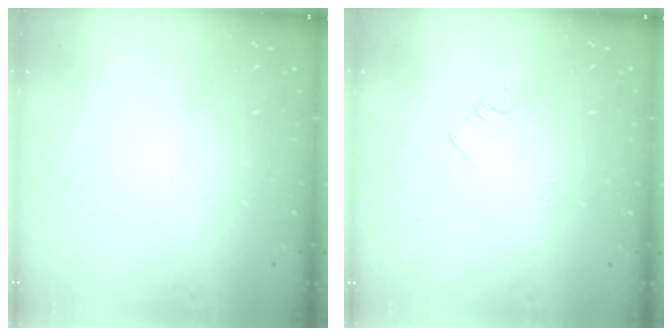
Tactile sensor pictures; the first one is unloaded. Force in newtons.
{"total": 4.2, "press": 4.2, "slide": 0.5}